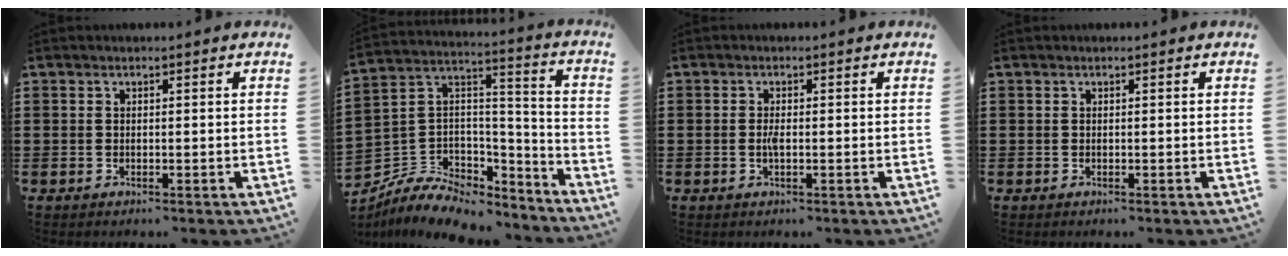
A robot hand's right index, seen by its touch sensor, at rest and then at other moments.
{"total": 7.0, "force": [-5.2, 4.1, 2.3], "torque": [-0.061, 0.001, -0.100]}
{"total": 1.5, "force": [-0.3, 0.4, 1.4], "torque": [-0.028, 0.001, -0.006]}
{"total": 0.0}